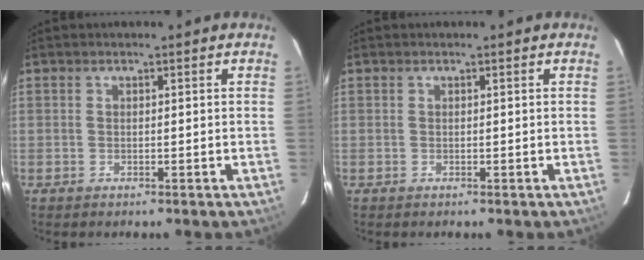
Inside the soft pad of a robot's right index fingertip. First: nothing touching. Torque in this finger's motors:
{"motor_torque": [-0.01, 0.01, 0.01, 0.00]}